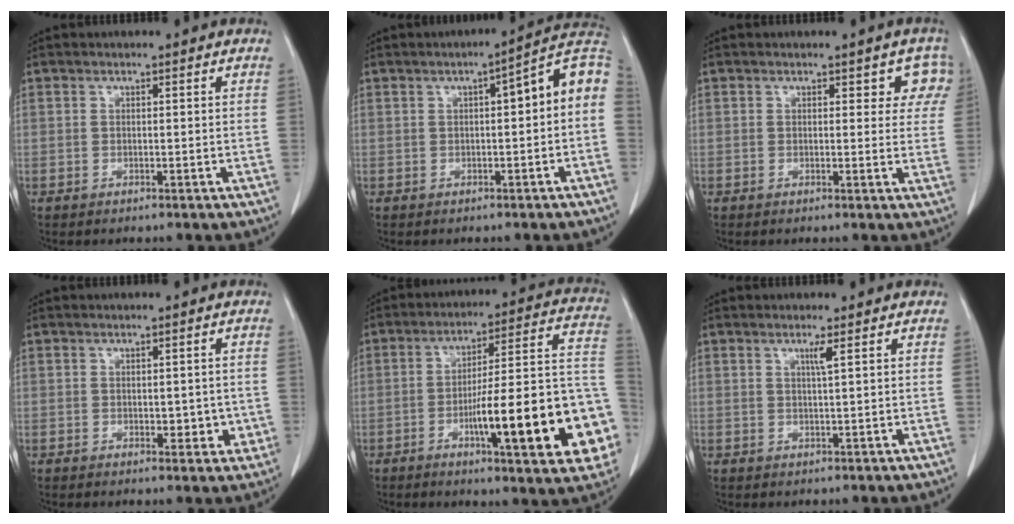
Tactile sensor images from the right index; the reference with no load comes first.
{"total": 8.7, "force": [0.7, 1.5, 8.6], "torque": [-0.111, 0.034, 0.003]}
{"total": 4.0, "force": [2.3, 2.5, 2.0], "torque": [0.007, 0.003, 0.013]}
{"total": 3.3, "force": [-0.6, 2.0, 2.5], "torque": [-0.022, 0.003, -0.001]}
{"total": 22.1, "force": [-7.0, 3.2, 20.8], "torque": [-0.211, 0.023, -0.091]}
{"total": 1.6, "force": [0.8, -0.4, 1.3], "torque": [-0.028, -0.004, 0.015]}